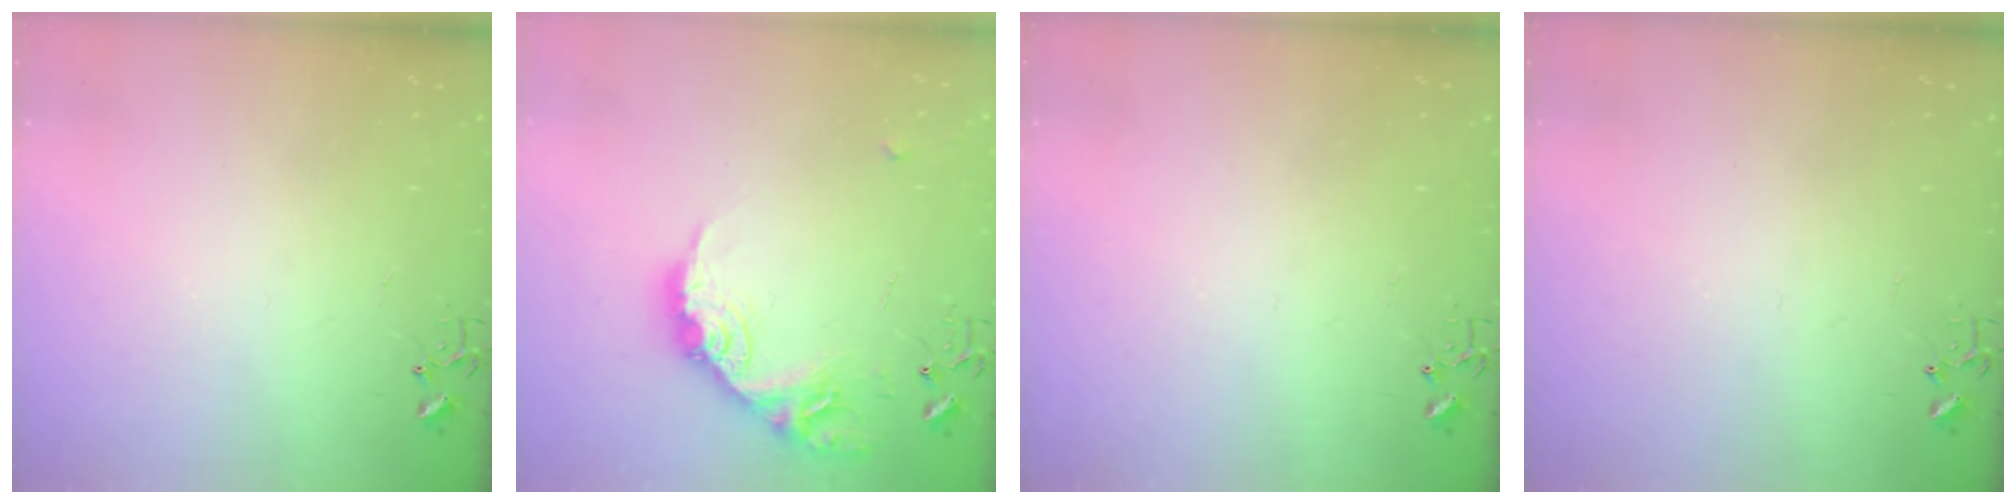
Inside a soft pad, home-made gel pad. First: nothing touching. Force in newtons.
{"total": 17.6, "press": 17.6, "slide": 0.8}
{"total": 0.0}
{"total": 0.0}